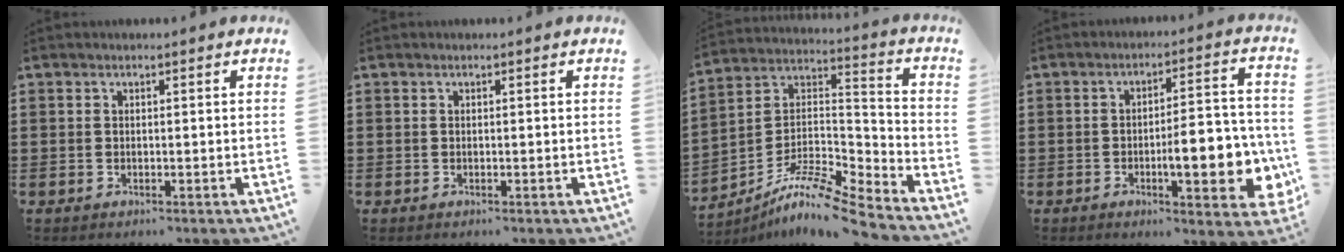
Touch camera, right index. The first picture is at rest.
{"total": 0.0}
{"total": 9.9, "force": [-8.2, 1.4, 5.4], "torque": [-0.113, 0.006, -0.169]}
{"total": 10.3, "force": [-2.6, 3.2, 9.4], "torque": [-0.119, -0.009, -0.044]}